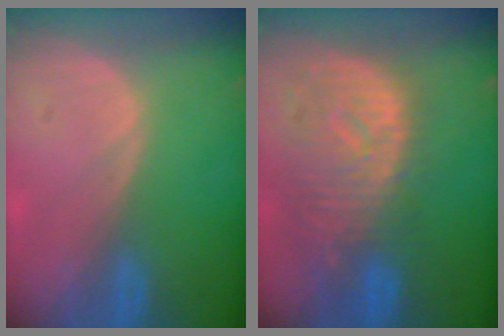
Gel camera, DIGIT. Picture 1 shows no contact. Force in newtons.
{"total": 10.9, "press": 9.6, "slide": 5.2}